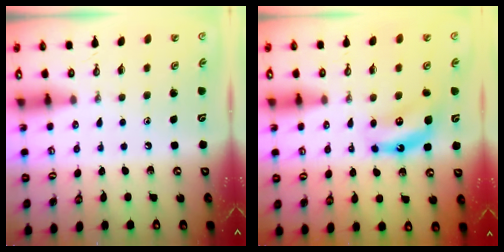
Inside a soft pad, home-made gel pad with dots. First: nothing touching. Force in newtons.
{"total": 6.9, "press": 6.9, "slide": 0.5}